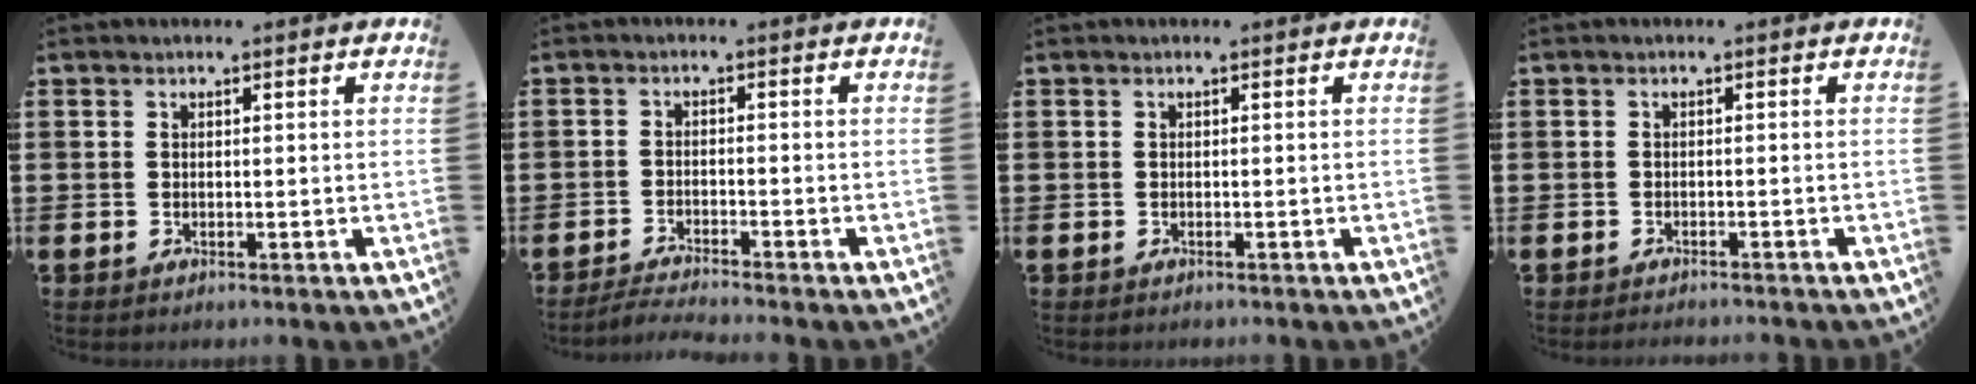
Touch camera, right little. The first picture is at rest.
{"total": 2.0, "force": [-1.9, -0.3, 0.4], "torque": [-0.006, 0.004, -0.039]}
{"total": 0.0}
{"total": 0.8, "force": [-0.8, -0.1, 0.0], "torque": [-0.001, -0.001, -0.016]}